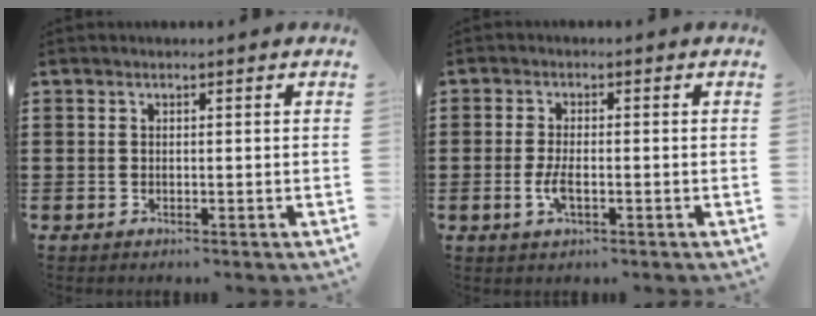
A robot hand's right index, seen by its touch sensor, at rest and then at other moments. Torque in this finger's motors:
{"motor_torque": [0.95, 0.97, 0.12, 0.03]}